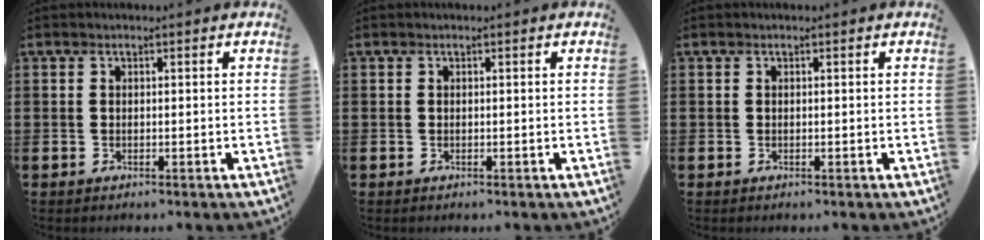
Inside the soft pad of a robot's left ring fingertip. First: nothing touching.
{"total": 0.0}
{"total": 0.0}